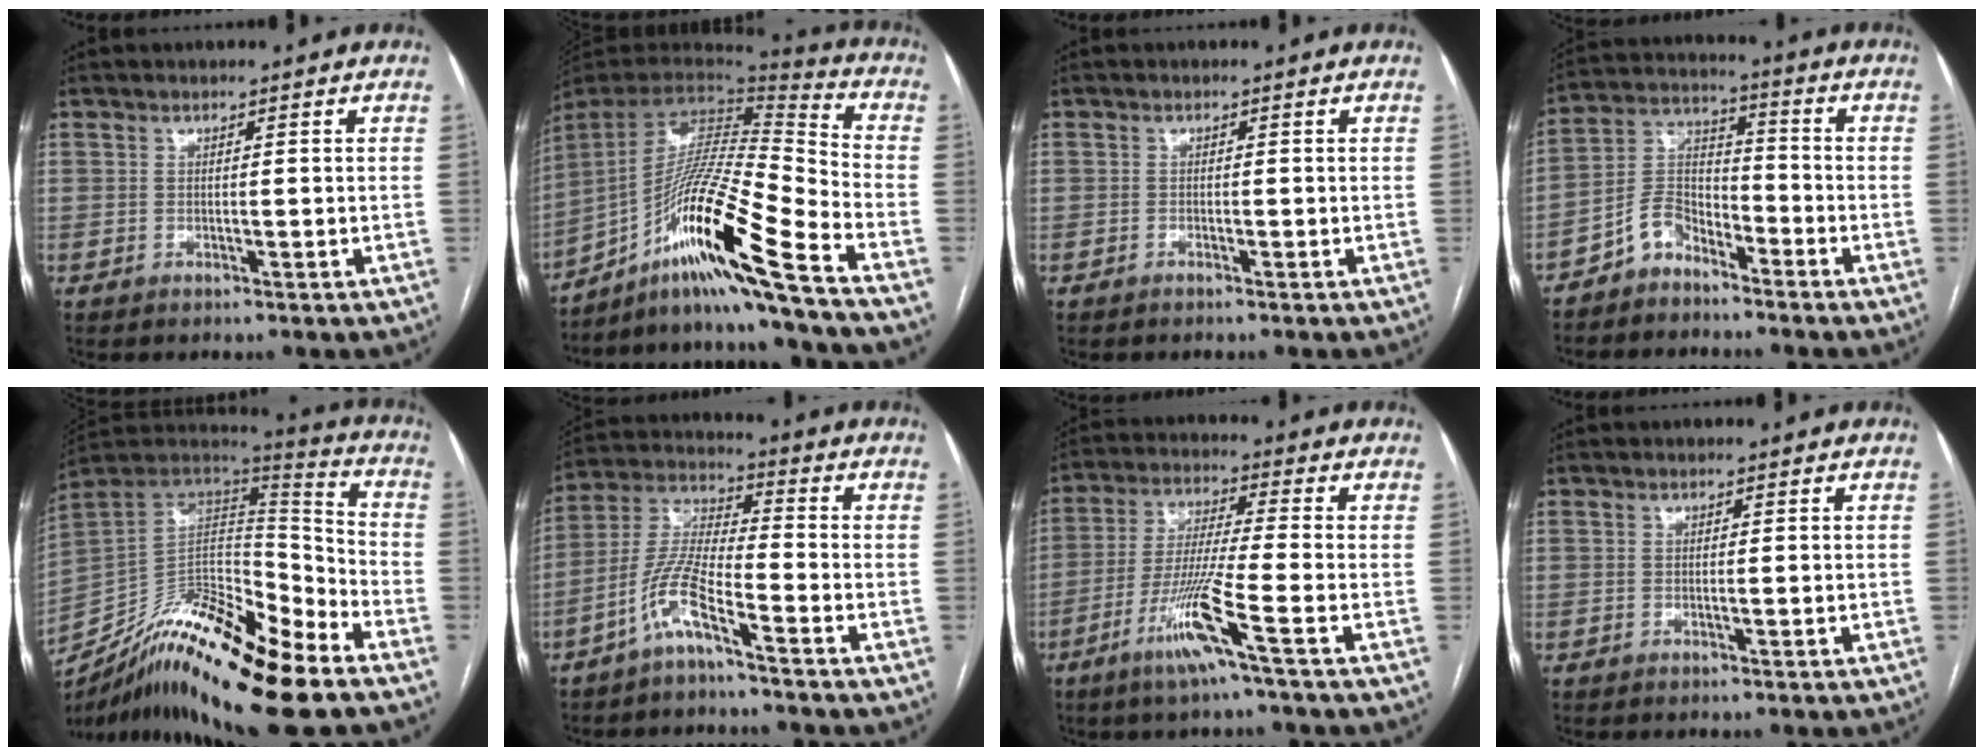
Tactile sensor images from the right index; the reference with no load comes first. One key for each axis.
{"total": 20.6, "fx": -12.6, "fy": -1.2, "fz": 16.2, "tx": -0.303, "ty": -0.010, "tz": -0.236}
{"total": 0.5, "fx": -0.4, "fy": 0.3, "fz": 0.1, "tx": -0.002, "ty": 0.001, "tz": -0.009}
{"total": 6.8, "fx": -5.0, "fy": 3.8, "fz": 2.8, "tx": -0.059, "ty": 0.017, "tz": -0.101}
{"total": 23.6, "fx": -17.7, "fy": 3.7, "fz": 15.2, "tx": -0.268, "ty": -0.007, "tz": -0.309}
{"total": 8.1, "fx": -5.0, "fy": 0.9, "fz": 6.3, "tx": -0.146, "ty": 0.002, "tz": -0.107}
{"total": 10.2, "fx": -5.1, "fy": -1.4, "fz": 8.8, "tx": -0.175, "ty": -0.020, "tz": -0.104}
{"total": 0.7, "fx": -0.1, "fy": -0.1, "fz": 0.7, "tx": -0.014, "ty": -0.002, "tz": 0.000}